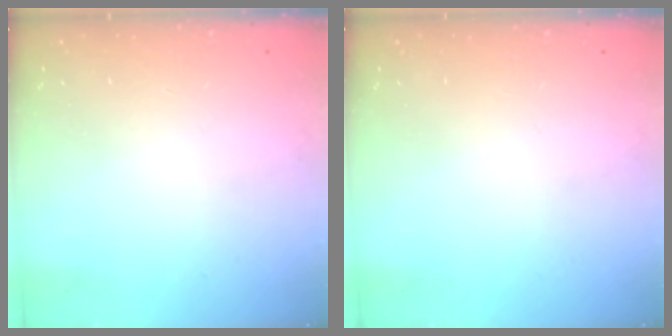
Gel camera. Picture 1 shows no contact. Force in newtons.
{"total": 0.0}